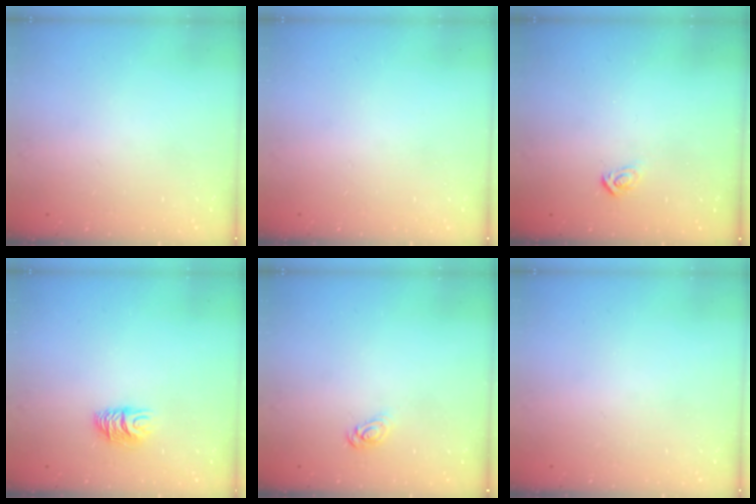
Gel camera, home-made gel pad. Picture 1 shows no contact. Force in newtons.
{"total": 0.0}
{"total": 3.9, "press": 3.8, "slide": 0.4}
{"total": 6.1, "press": 6.1, "slide": 0.6}
{"total": 3.6, "press": 3.6, "slide": 0.4}
{"total": 0.0}